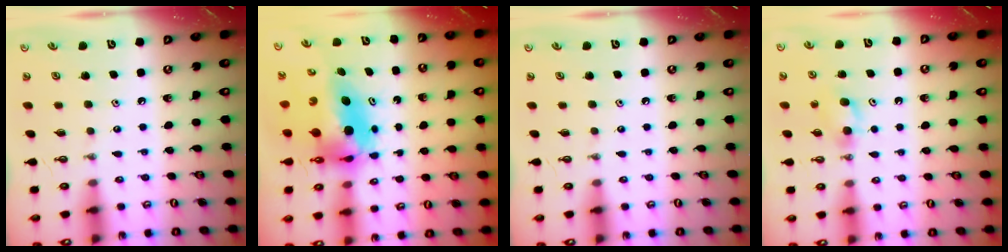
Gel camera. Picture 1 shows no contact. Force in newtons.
{"total": 7.6, "press": 7.4, "slide": 1.6}
{"total": 0.0}
{"total": 4.3, "press": 4.2, "slide": 0.9}